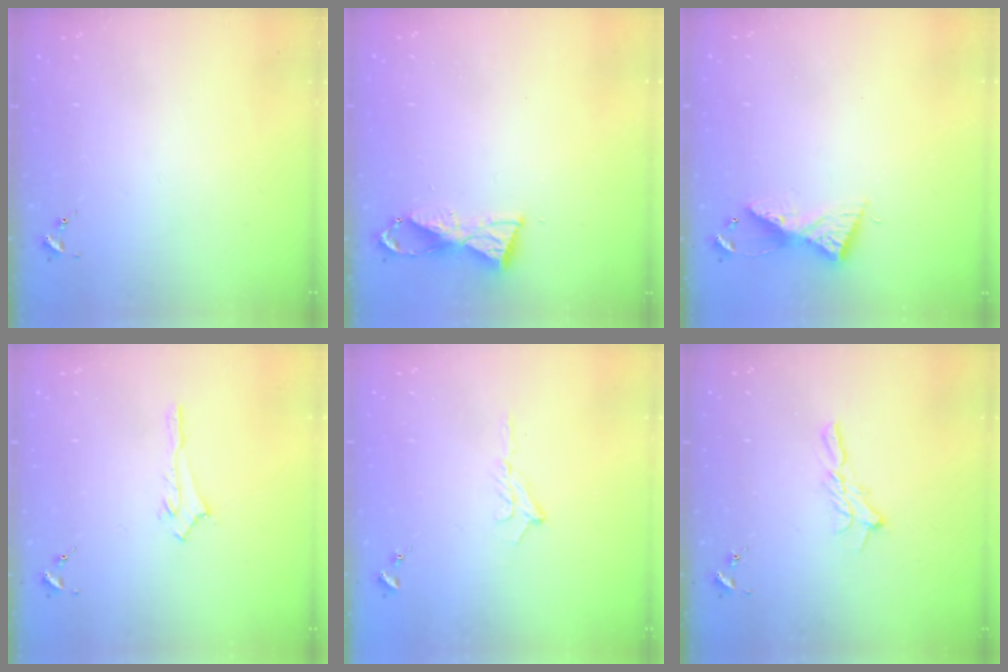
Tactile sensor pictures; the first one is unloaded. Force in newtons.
{"total": 7.0, "press": 7.0, "slide": 0.5}
{"total": 8.4, "press": 8.4, "slide": 0.3}
{"total": 3.0, "press": 3.0, "slide": 0.2}
{"total": 6.5, "press": 6.5, "slide": 0.8}
{"total": 9.2, "press": 9.1, "slide": 0.7}